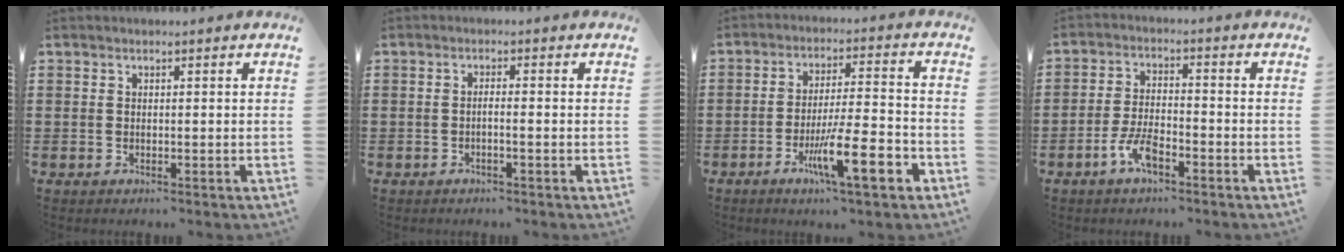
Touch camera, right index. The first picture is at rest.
{"total": 1.3, "force": [-0.9, -0.1, 1.0], "torque": [-0.018, -0.003, -0.016]}
{"total": 11.3, "force": [-5.3, 2.0, 9.8], "torque": [-0.176, 0.004, -0.093]}
{"total": 5.4, "force": [-3.1, 2.0, 3.9], "torque": [-0.090, 0.004, -0.064]}